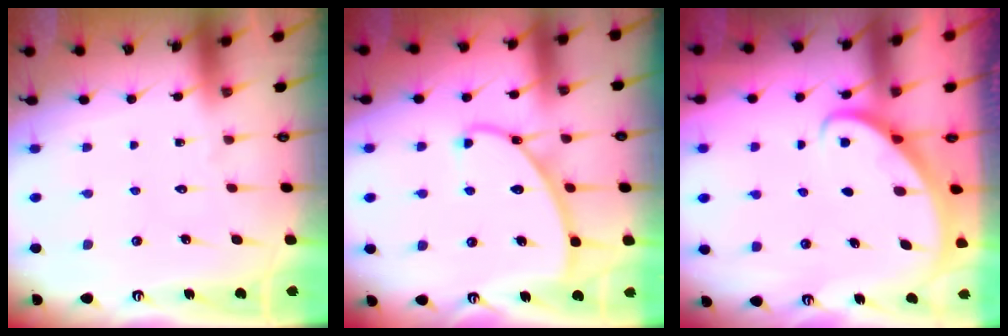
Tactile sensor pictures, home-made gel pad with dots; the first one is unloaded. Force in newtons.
{"total": 8.3, "press": 8.3, "slide": 0.2}
{"total": 2.7, "press": 2.7, "slide": 0.1}